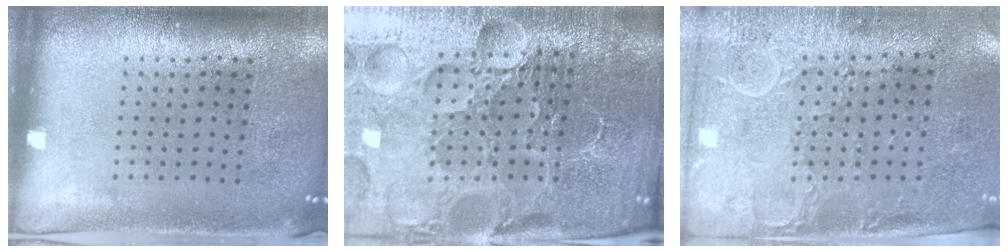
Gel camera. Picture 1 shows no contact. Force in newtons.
{"total": 6.6, "press": 5.9, "slide": 3.1}
{"total": 3.0, "press": 2.4, "slide": 1.8}